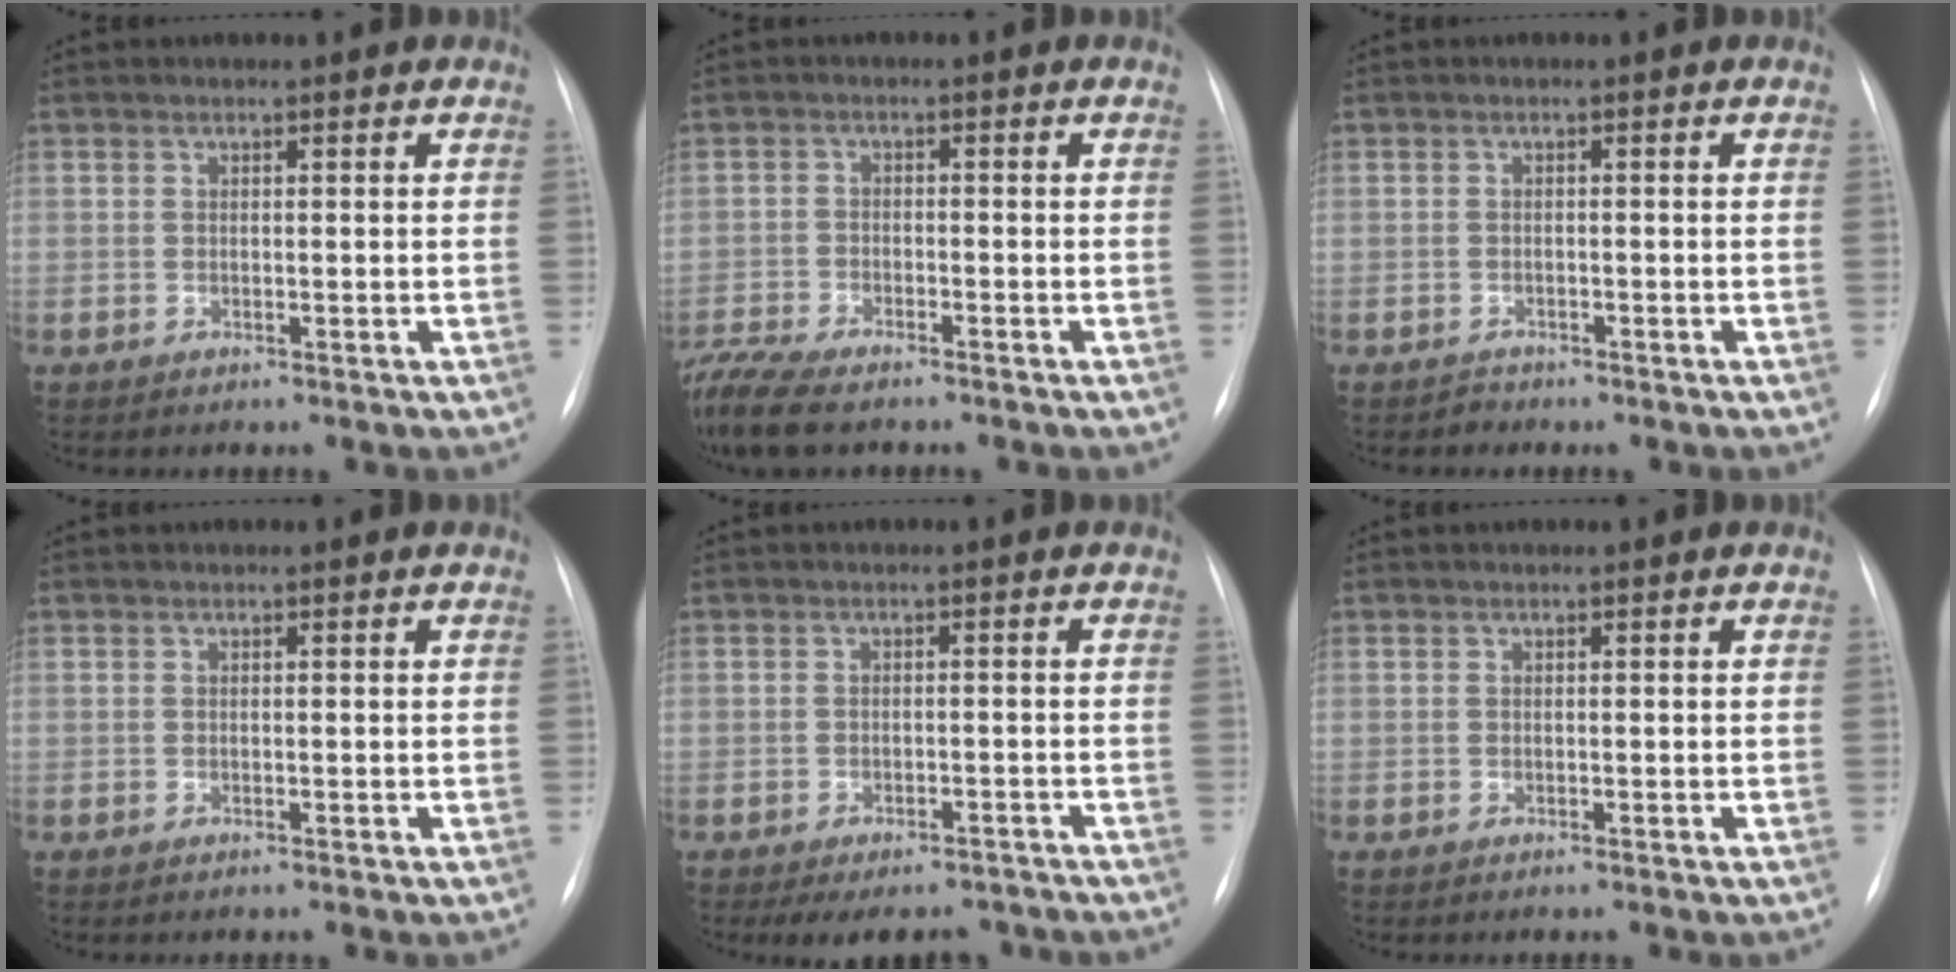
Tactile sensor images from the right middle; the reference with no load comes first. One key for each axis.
{"total": 9.9, "fx": -8.0, "fy": 2.7, "fz": 5.1, "tx": -0.113, "ty": -0.015, "tz": -0.140}
{"total": 1.0, "fx": -0.8, "fy": 0.4, "fz": -0.3, "tx": 0.003, "ty": 0.000, "tz": -0.017}
{"total": 0.0}
{"total": 8.3, "fx": -6.8, "fy": 3.8, "fz": 2.8, "tx": -0.029, "ty": 0.008, "tz": -0.081}
{"total": 0.0}